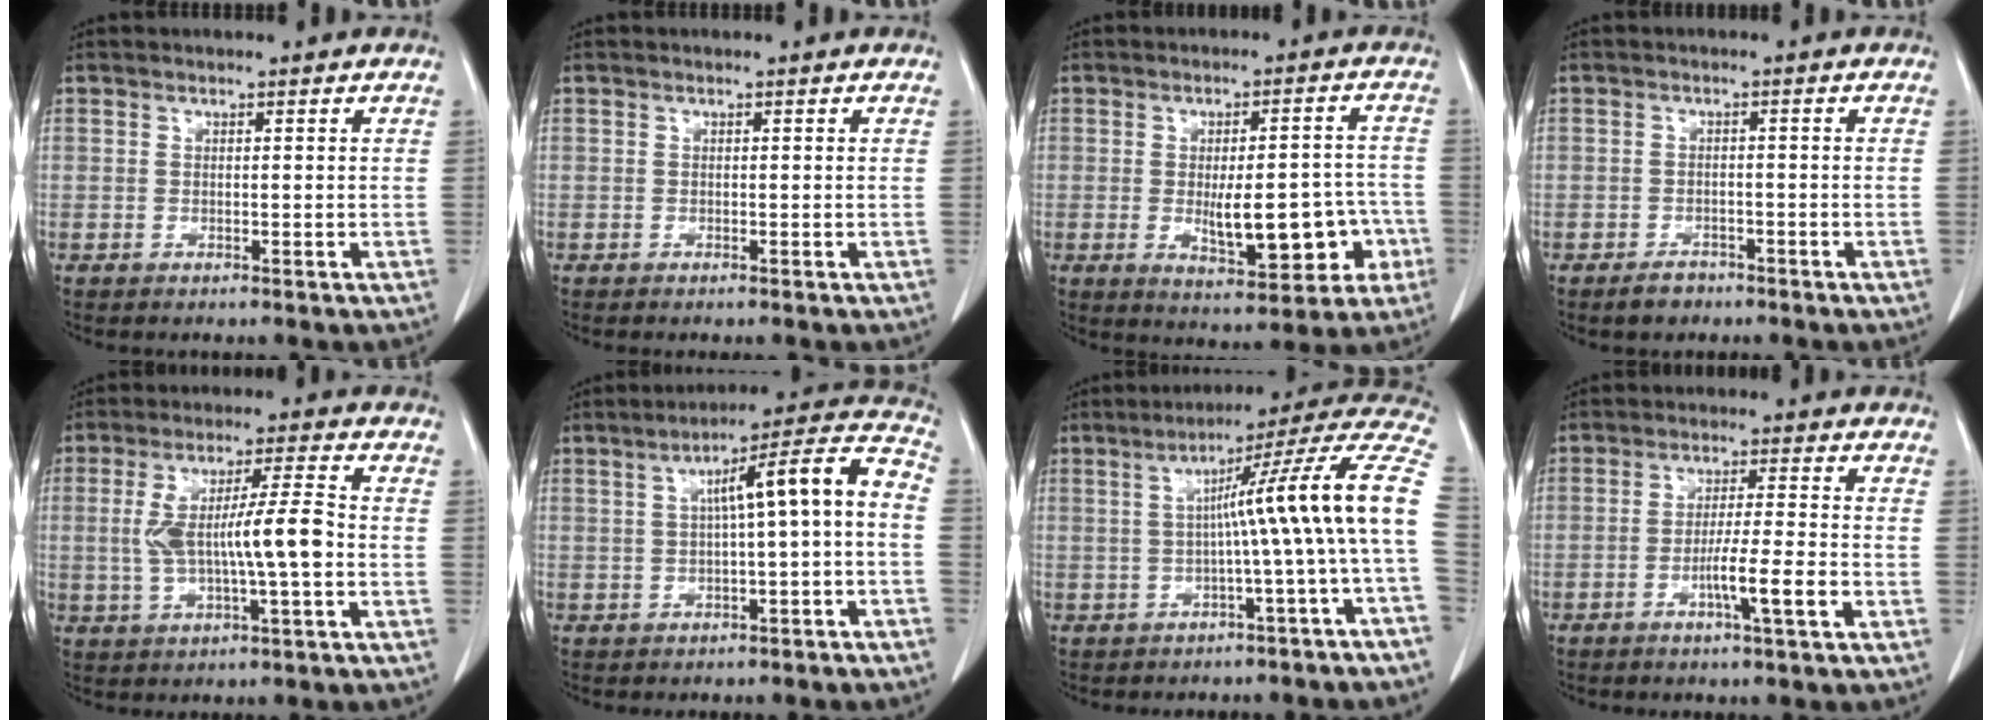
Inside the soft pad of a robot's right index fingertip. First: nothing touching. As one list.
[{"total": 0.0}, {"total": 12.1, "force": [-2.9, 4.4, 11.0], "torque": [-0.146, 0.015, -0.026]}, {"total": 2.6, "force": [-2.0, 1.5, 0.8], "torque": [-0.016, 0.002, -0.026]}, {"total": 10.0, "force": [-0.8, 1.0, 9.9], "torque": [-0.187, 0.015, -0.015]}, {"total": 10.7, "force": [-0.2, 0.7, 10.7], "torque": [-0.150, 0.039, -0.004]}, {"total": 14.9, "force": [-0.5, -1.7, 14.8], "torque": [-0.184, 0.035, -0.020]}, {"total": 6.4, "force": [-2.6, -0.4, 5.9], "torque": [-0.100, -0.007, -0.047]}]